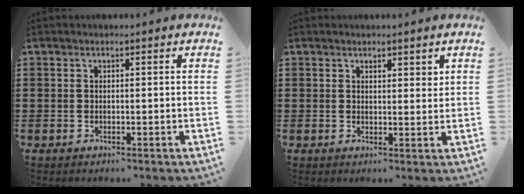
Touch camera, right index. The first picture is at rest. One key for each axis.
{"total": 1.8, "fx": 1.5, "fy": 0.9, "fz": 0.5, "tx": -0.004, "ty": 0.001, "tz": 0.028}